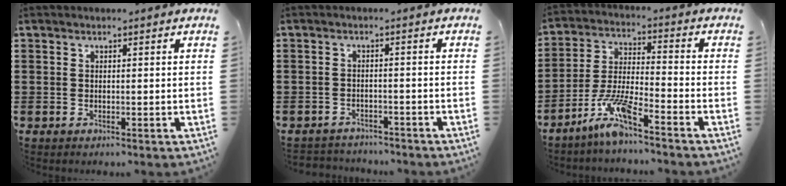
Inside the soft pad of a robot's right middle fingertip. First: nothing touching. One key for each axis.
{"total": 2.2, "fx": -2.2, "fy": 0.4, "fz": -0.1, "tx": -0.005, "ty": -0.002, "tz": -0.048}
{"total": 8.0, "fx": -6.1, "fy": 0.6, "fz": 5.1, "tx": -0.117, "ty": -0.014, "tz": -0.118}